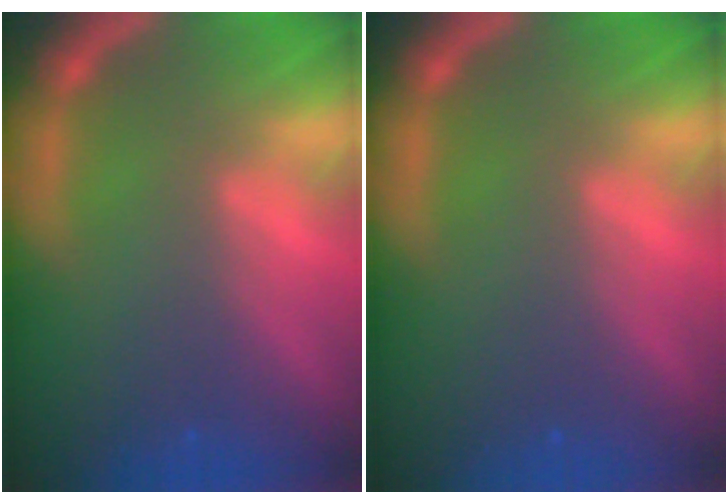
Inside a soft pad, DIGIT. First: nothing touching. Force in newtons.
{"total": 0.0}